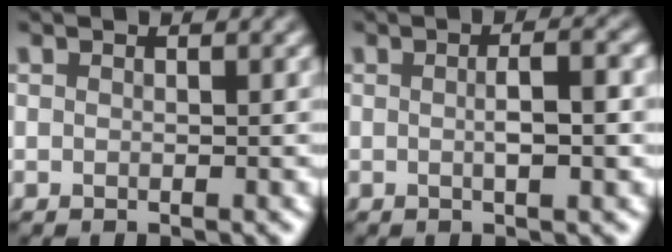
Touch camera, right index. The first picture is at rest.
{"total": 2.5, "force": [-0.2, 0.5, 2.4], "torque": [-0.033, 0.002, -0.005]}